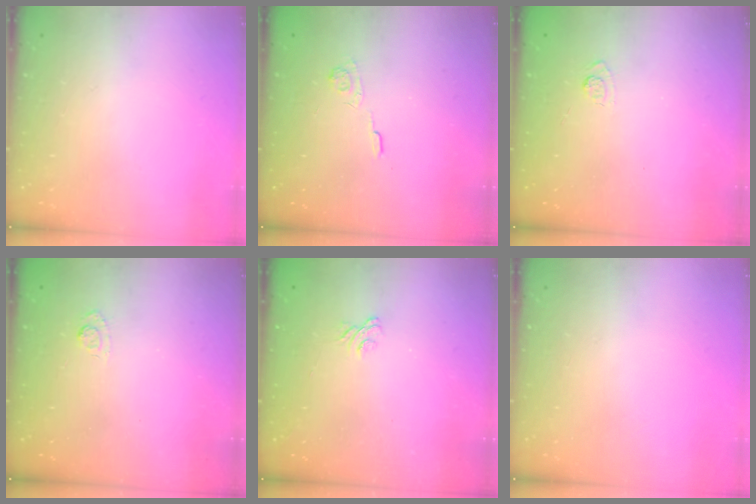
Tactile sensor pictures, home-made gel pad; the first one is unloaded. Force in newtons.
{"total": 3.7, "press": 3.4, "slide": 1.4}
{"total": 2.2, "press": 1.8, "slide": 1.3}
{"total": 2.7, "press": 2.3, "slide": 1.5}
{"total": 1.9, "press": 1.5, "slide": 1.1}
{"total": 0.0}